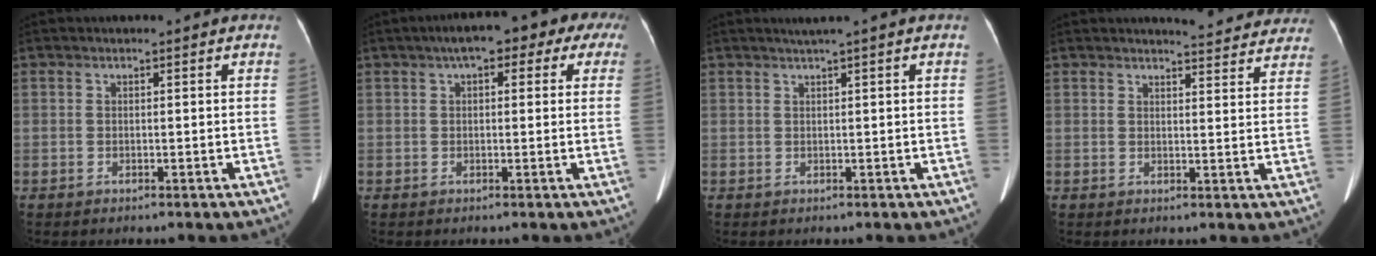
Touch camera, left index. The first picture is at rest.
{"total": 10.2, "force": [5.5, 4.3, 7.4], "torque": [-0.080, 0.052, 0.063]}
{"total": 1.4, "force": [0.9, -0.5, 0.9], "torque": [-0.022, -0.003, 0.024]}
{"total": 10.4, "force": [10.1, 1.9, 1.7], "torque": [-0.001, -0.018, 0.096]}